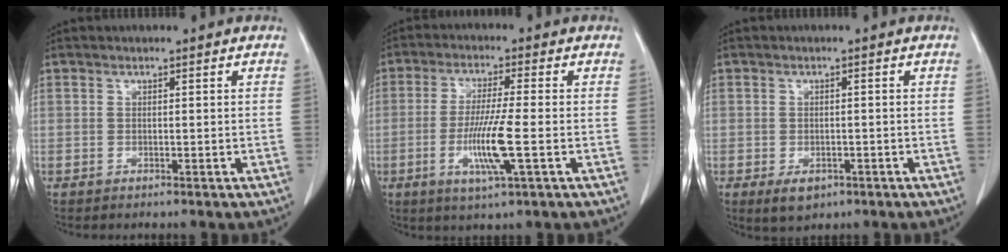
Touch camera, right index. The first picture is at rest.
{"total": 8.5, "force": [-2.2, -0.3, 8.2], "torque": [-0.161, -0.015, -0.042]}
{"total": 3.2, "force": [-1.6, 2.1, 1.8], "torque": [-0.029, -0.003, -0.015]}